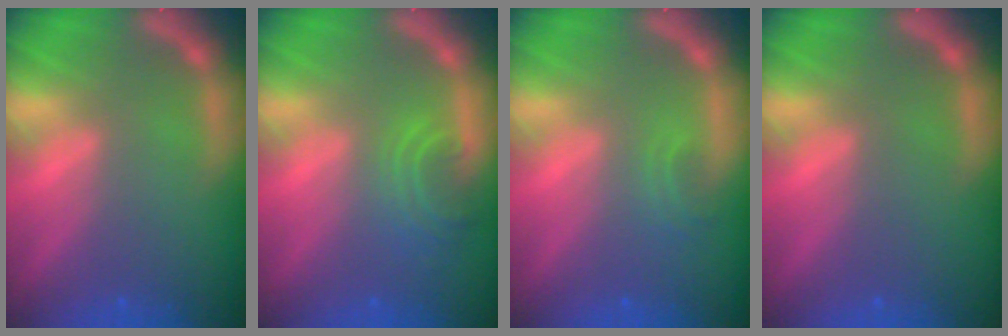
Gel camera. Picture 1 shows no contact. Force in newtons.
{"total": 3.5}
{"total": 1.4}
{"total": 0.0}